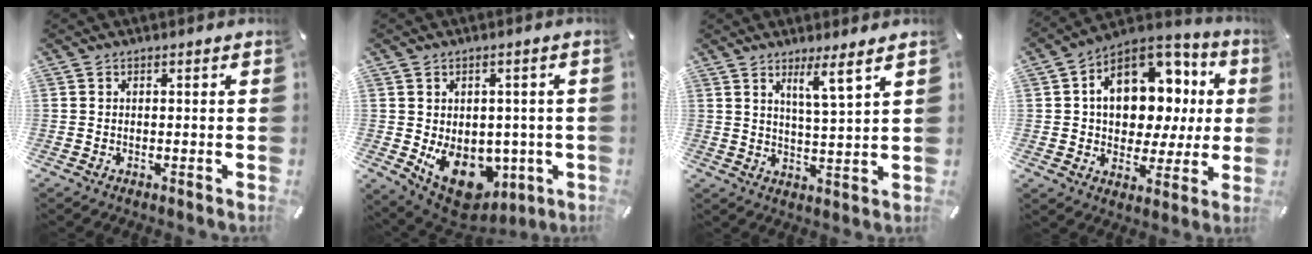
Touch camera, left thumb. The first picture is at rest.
{"total": 12.0, "force": [-3.4, 9.5, 6.5], "torque": [-0.074, -0.005, -0.050]}
{"total": 6.7, "force": [4.7, -0.3, 4.8], "torque": [-0.090, -0.024, 0.076]}
{"total": 16.7, "force": [4.1, 12.1, 10.7], "torque": [-0.167, -0.020, 0.076]}